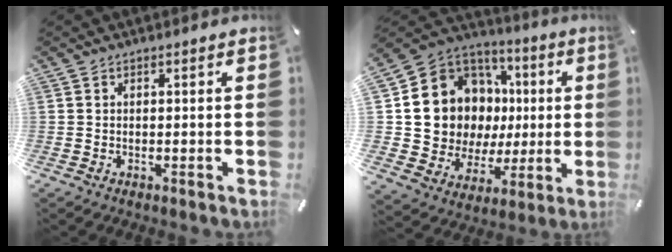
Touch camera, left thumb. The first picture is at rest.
{"total": 13.7, "force": [2.0, 12.7, 4.6], "torque": [-0.085, -0.036, 0.062]}